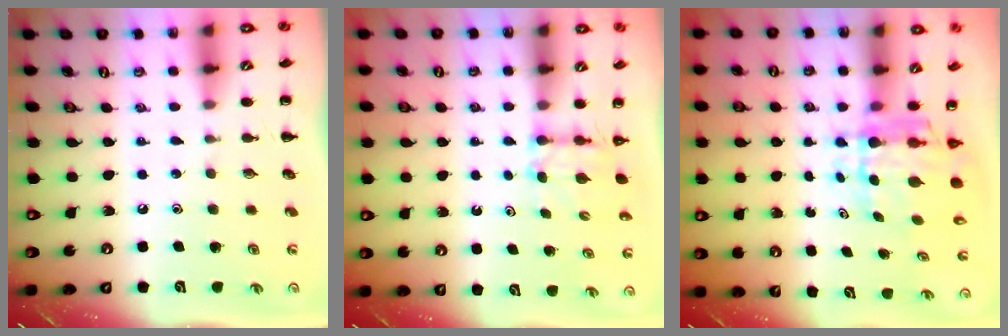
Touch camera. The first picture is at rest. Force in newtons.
{"total": 2.8, "press": 2.6, "slide": 1.1}
{"total": 6.7, "press": 6.2, "slide": 2.5}